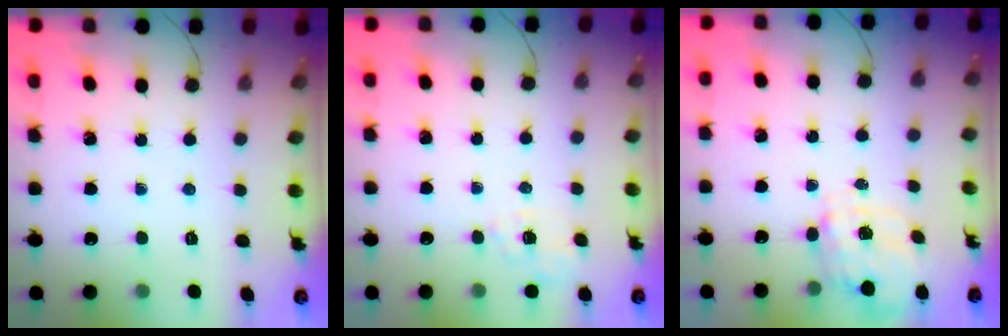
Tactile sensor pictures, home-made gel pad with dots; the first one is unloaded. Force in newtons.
{"total": 2.5, "press": 1.8, "slide": 1.7}
{"total": 3.6, "press": 3.6, "slide": 0.7}